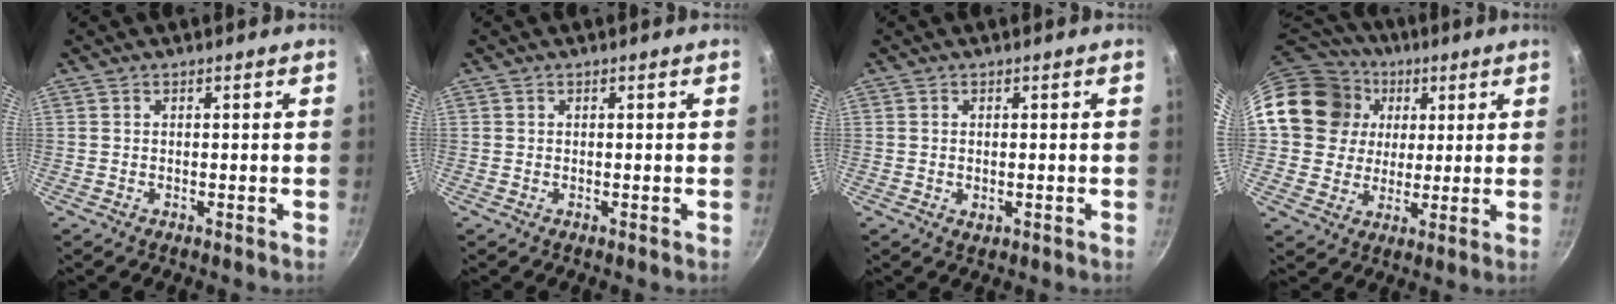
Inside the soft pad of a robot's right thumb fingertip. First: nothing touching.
{"total": 0.0}
{"total": 1.5, "force": [-0.2, 0.9, 1.2], "torque": [-0.018, -0.002, -0.002]}
{"total": 18.1, "force": [4.7, 16.1, 7.0], "torque": [-0.120, 0.020, 0.084]}